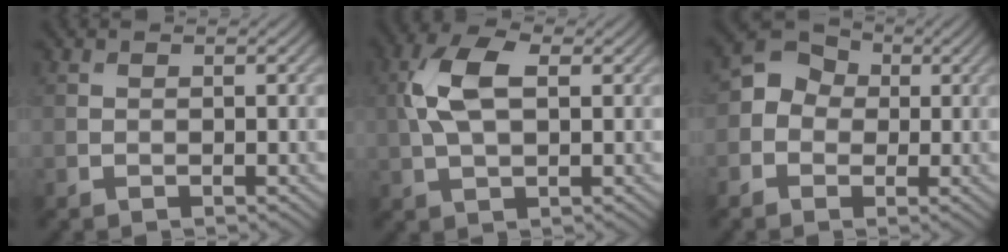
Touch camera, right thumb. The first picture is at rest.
{"total": 7.3, "force": [1.2, 3.7, 6.2], "torque": [-0.146, 0.016, 0.016]}
{"total": 4.8, "force": [-0.3, 4.3, 2.1], "torque": [-0.037, 0.008, -0.022]}